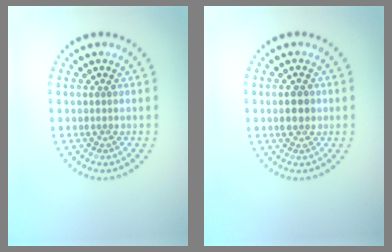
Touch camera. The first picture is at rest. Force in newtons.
{"total": 2.3, "press": 2.3, "slide": 0.0}